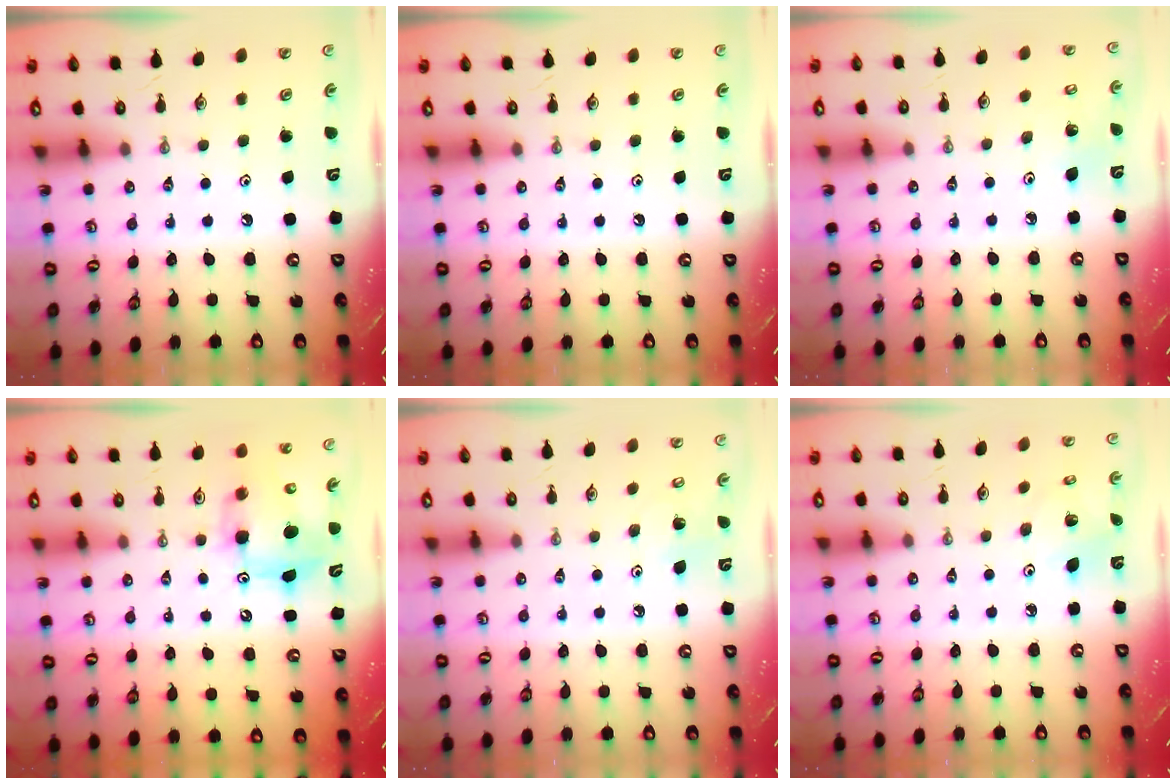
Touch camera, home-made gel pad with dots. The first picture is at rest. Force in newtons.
{"total": 0.0}
{"total": 5.3, "press": 5.1, "slide": 1.3}
{"total": 8.2, "press": 8.0, "slide": 1.8}
{"total": 6.0, "press": 6.0, "slide": 0.3}
{"total": 4.6, "press": 4.6, "slide": 0.3}